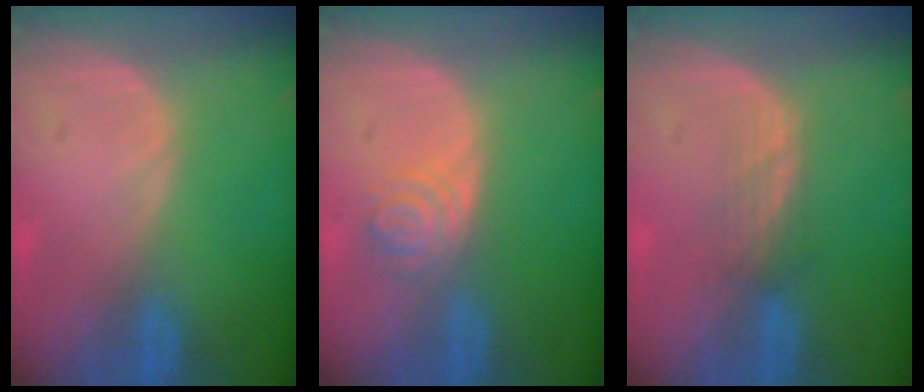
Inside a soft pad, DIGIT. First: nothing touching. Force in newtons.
{"total": 4.0, "press": 3.6, "slide": 1.7}
{"total": 2.5, "press": 2.3, "slide": 0.9}